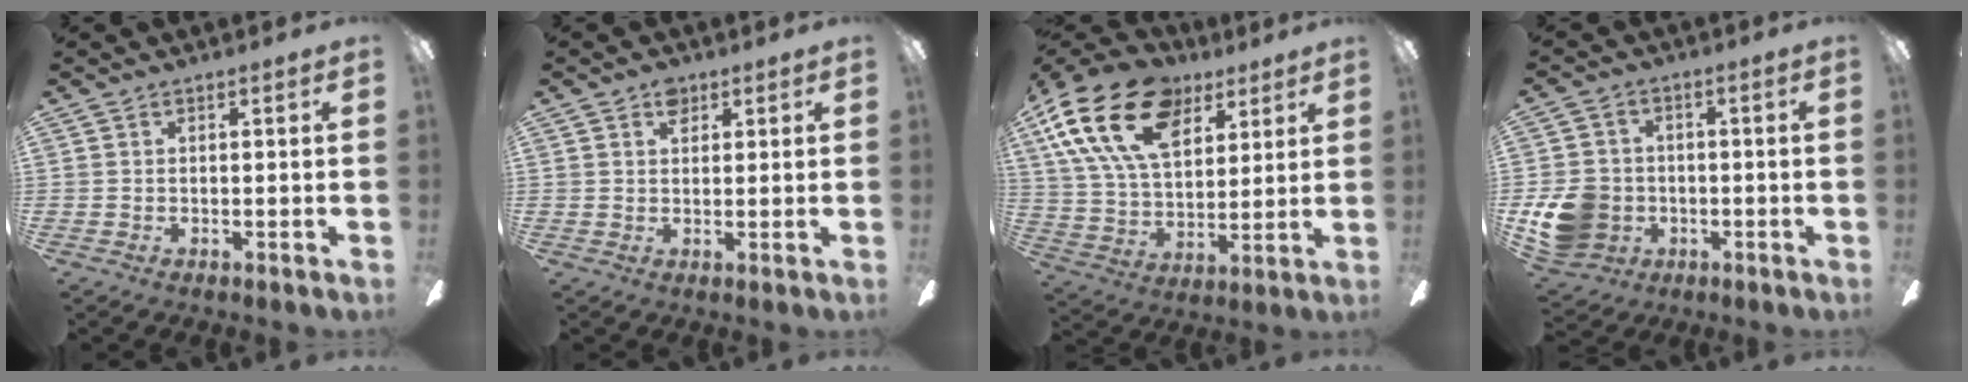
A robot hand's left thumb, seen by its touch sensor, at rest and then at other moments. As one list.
[{"total": 3.1, "force": [1.9, 2.1, 1.5], "torque": [-0.015, -0.003, 0.031]}, {"total": 22.2, "force": [11.4, 13.1, 13.9], "torque": [-0.268, -0.040, 0.203]}, {"total": 11.6, "force": [-2.9, 9.9, 5.3], "torque": [-0.118, 0.025, -0.046]}]